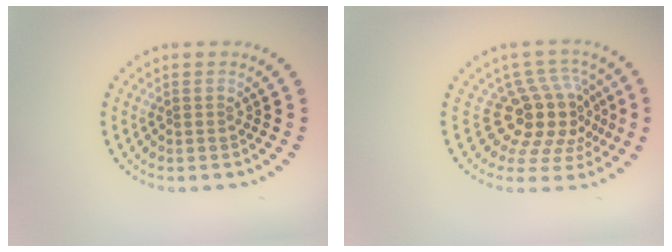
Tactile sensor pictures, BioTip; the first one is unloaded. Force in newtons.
{"total": 5.2, "press": 3.7, "slide": 3.6}